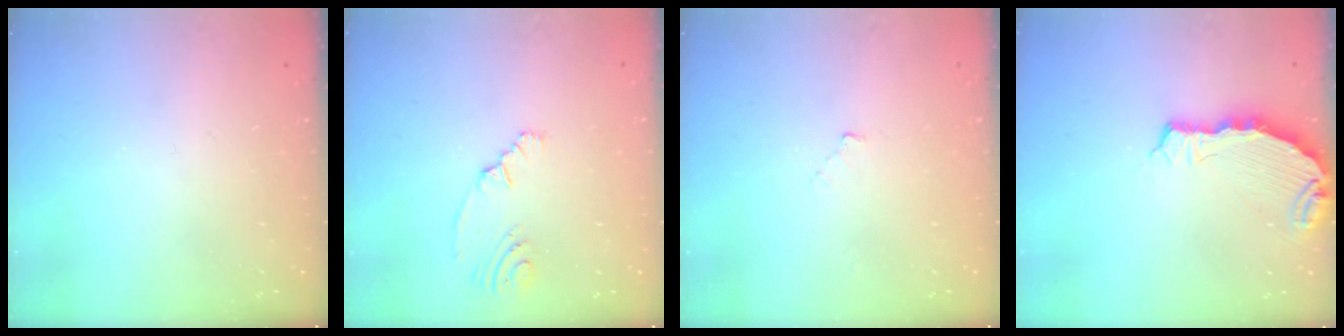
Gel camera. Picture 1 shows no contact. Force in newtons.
{"total": 5.0, "press": 2.2, "slide": 4.5}
{"total": 2.8, "press": 2.8, "slide": 0.4}
{"total": 6.6, "press": 6.1, "slide": 2.6}